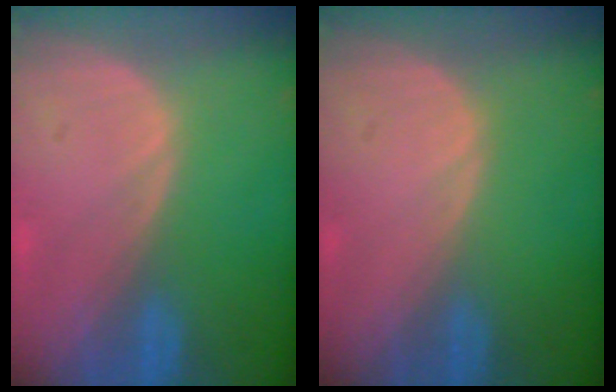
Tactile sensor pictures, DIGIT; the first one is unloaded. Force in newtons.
{"total": 0.0}